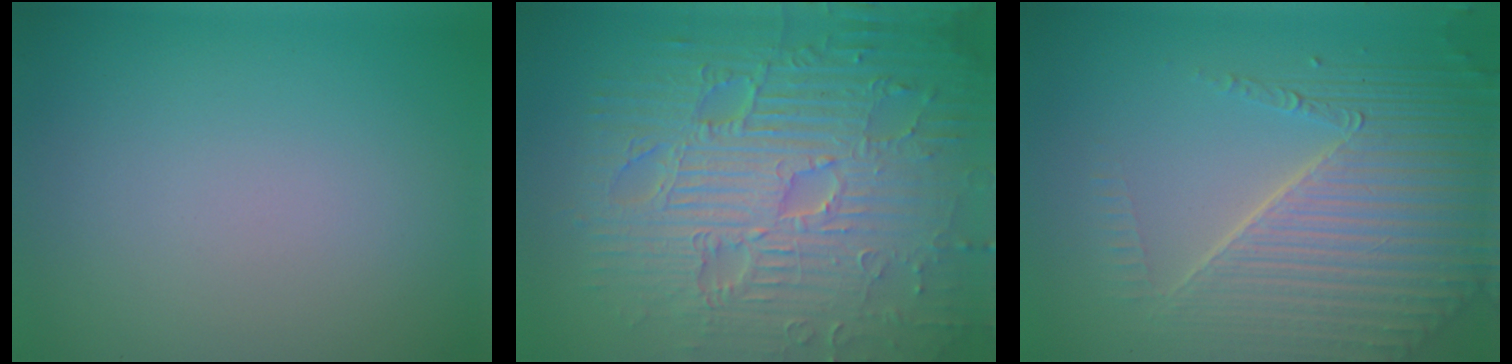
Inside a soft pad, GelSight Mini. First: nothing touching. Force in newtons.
{"total": 12.4, "press": 8.0, "slide": 9.5}
{"total": 8.0, "press": 5.5, "slide": 5.9}